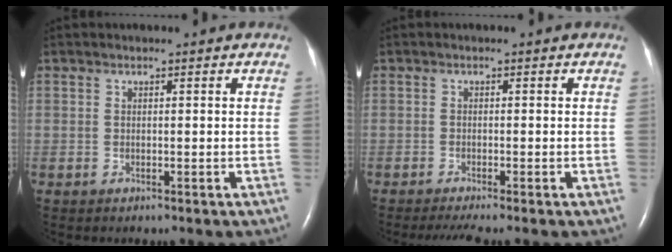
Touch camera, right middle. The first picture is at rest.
{"total": 3.1, "force": [-2.5, -0.4, 1.8], "torque": [-0.034, -0.009, -0.044]}